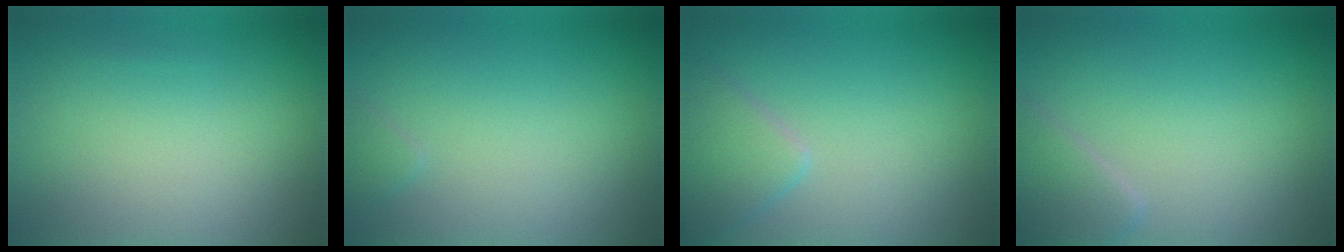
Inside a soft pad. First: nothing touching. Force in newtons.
{"total": 0.7, "press": 0.7, "slide": 0.0}
{"total": 2.8, "press": 2.8, "slide": 0.1}
{"total": 2.4, "press": 2.4, "slide": 0.1}